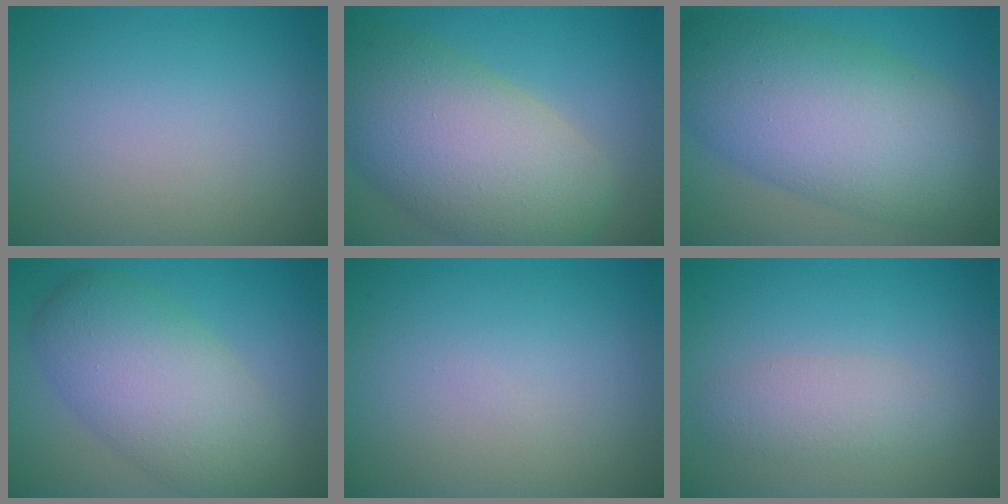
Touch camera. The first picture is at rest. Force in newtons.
{"total": 11.4, "press": 11.4, "slide": 0.8}
{"total": 11.9, "press": 11.9, "slide": 0.3}
{"total": 7.9, "press": 7.8, "slide": 0.5}
{"total": 0.0}
{"total": 2.6, "press": 2.6, "slide": 0.2}